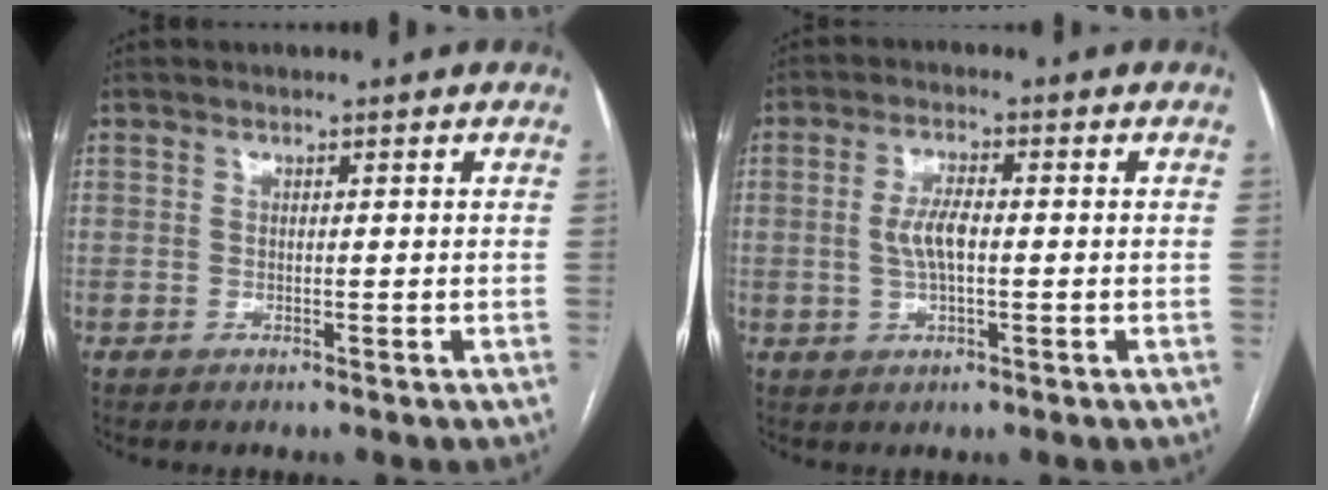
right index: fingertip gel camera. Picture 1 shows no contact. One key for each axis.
{"total": 4.5, "fx": -0.1, "fy": 1.4, "fz": 4.3, "tx": -0.095, "ty": 0.003, "tz": -0.001}